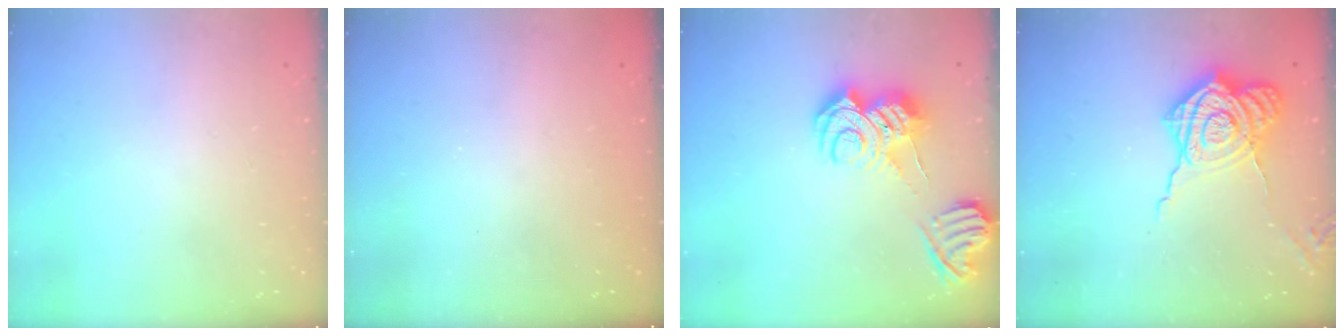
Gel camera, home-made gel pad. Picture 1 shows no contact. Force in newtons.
{"total": 2.3, "press": 2.1, "slide": 1.0}
{"total": 13.0, "press": 12.9, "slide": 1.8}
{"total": 18.2, "press": 18.2, "slide": 1.5}